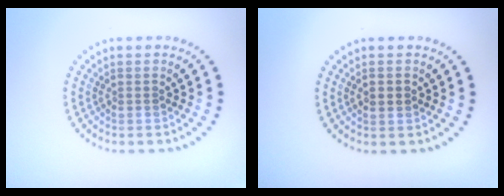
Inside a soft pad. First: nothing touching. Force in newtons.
{"total": 2.0, "press": 2.0, "slide": 0.1}